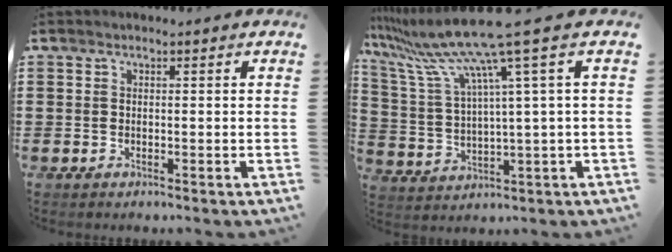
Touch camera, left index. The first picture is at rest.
{"total": 11.2, "force": [7.1, -0.2, 8.6], "torque": [-0.217, -0.046, 0.105]}